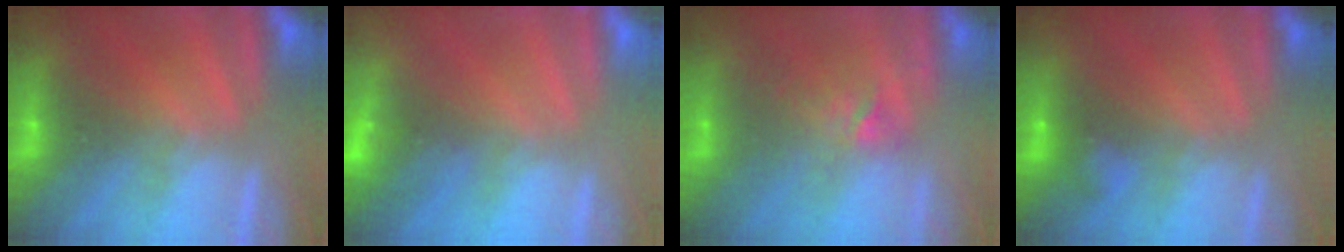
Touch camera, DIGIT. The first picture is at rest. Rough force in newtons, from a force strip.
{"total": 2.5}
{"total": 2.9}
{"total": 2.2}